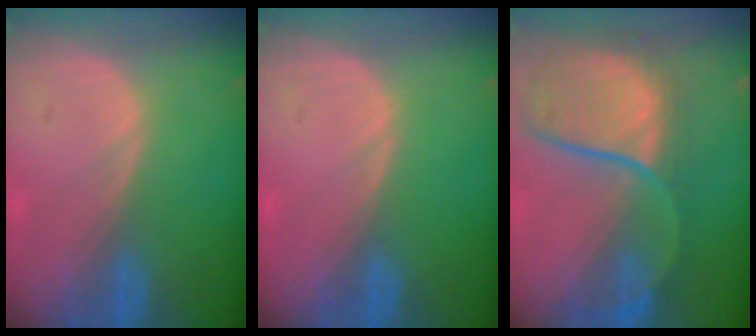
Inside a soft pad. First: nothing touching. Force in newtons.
{"total": 0.0}
{"total": 11.3, "press": 9.9, "slide": 5.5}